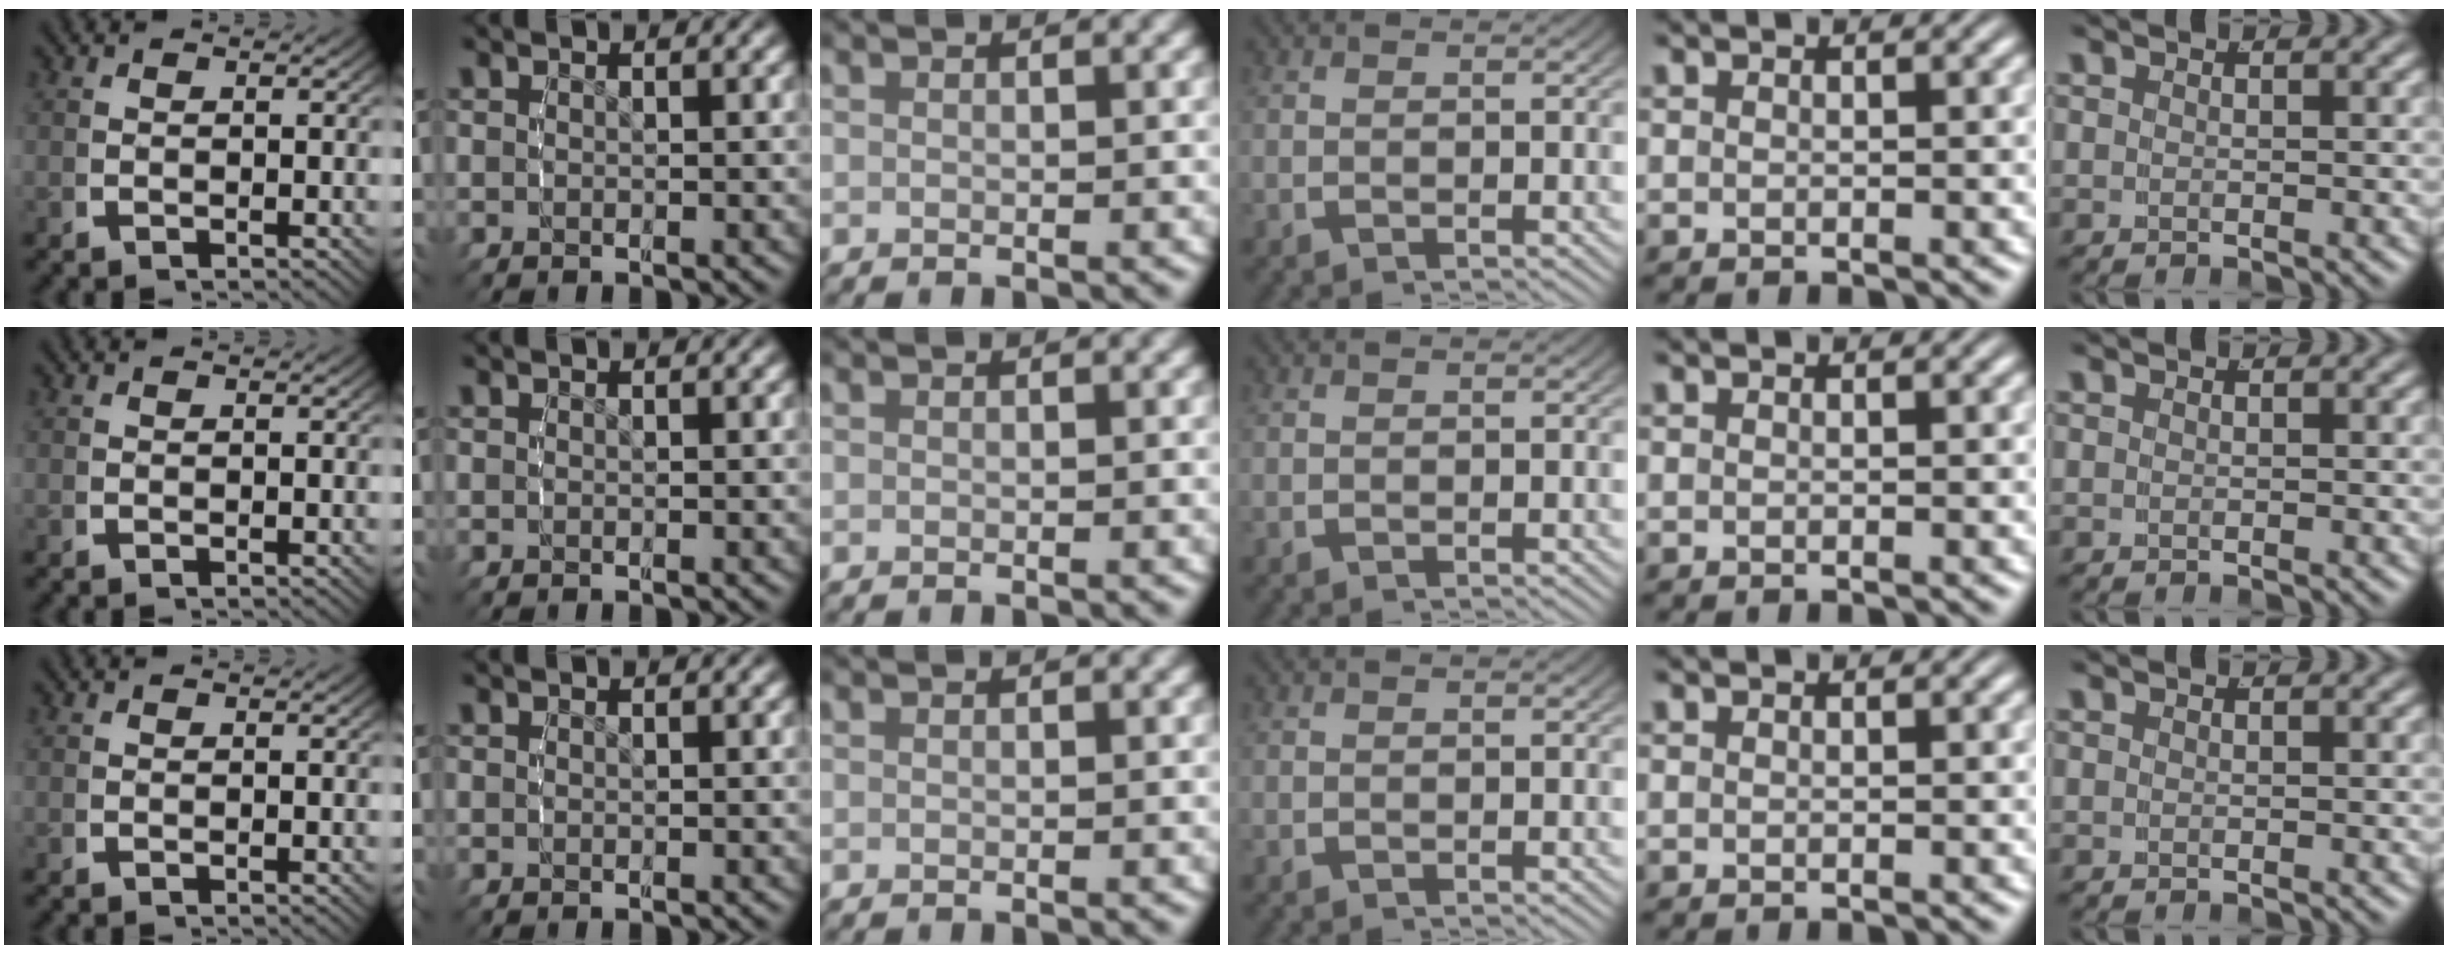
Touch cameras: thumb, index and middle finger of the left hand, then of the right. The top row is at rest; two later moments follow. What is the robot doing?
{"motion": "reach", "object": "paper towel"}